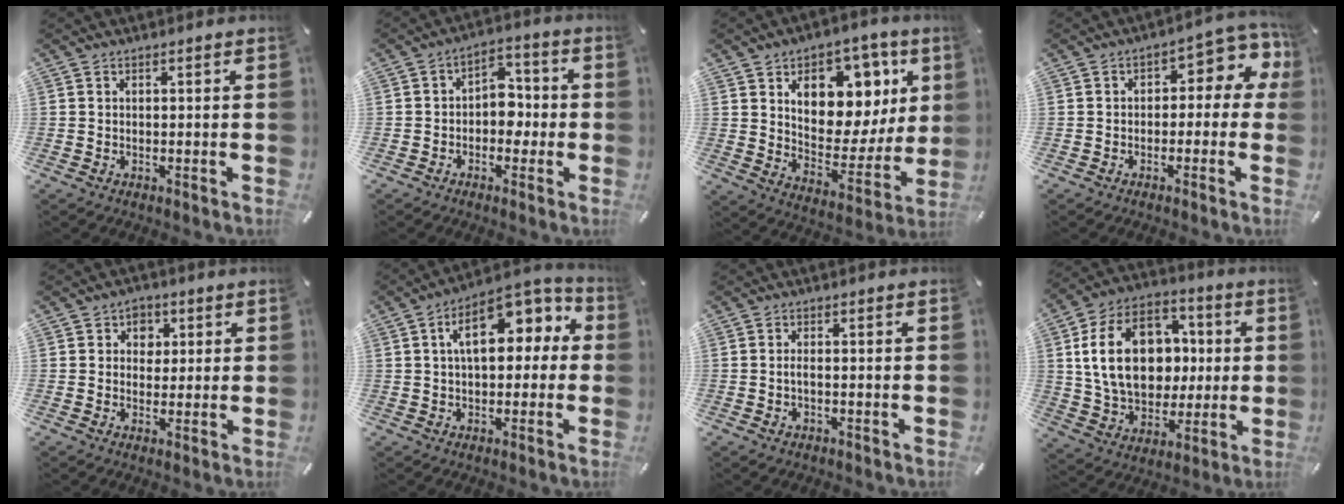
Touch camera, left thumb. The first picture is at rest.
{"total": 6.5, "force": [-1.7, 4.9, 4.0], "torque": [-0.056, 0.017, -0.034]}
{"total": 14.5, "force": [7.0, 10.3, 7.4], "torque": [-0.091, -0.058, 0.125]}
{"total": 8.0, "force": [1.7, 4.7, 6.3], "torque": [-0.079, -0.011, 0.024]}
{"total": 4.3, "force": [1.0, 3.9, 1.6], "torque": [-0.009, -0.001, 0.010]}
{"total": 13.4, "force": [4.3, 7.7, 10.0], "torque": [-0.151, -0.007, 0.073]}
{"total": 2.0, "force": [-0.5, 1.0, 1.7], "torque": [-0.032, 0.003, -0.010]}
{"total": 21.1, "force": [2.1, 16.0, 13.6], "torque": [-0.257, 0.016, 0.042]}